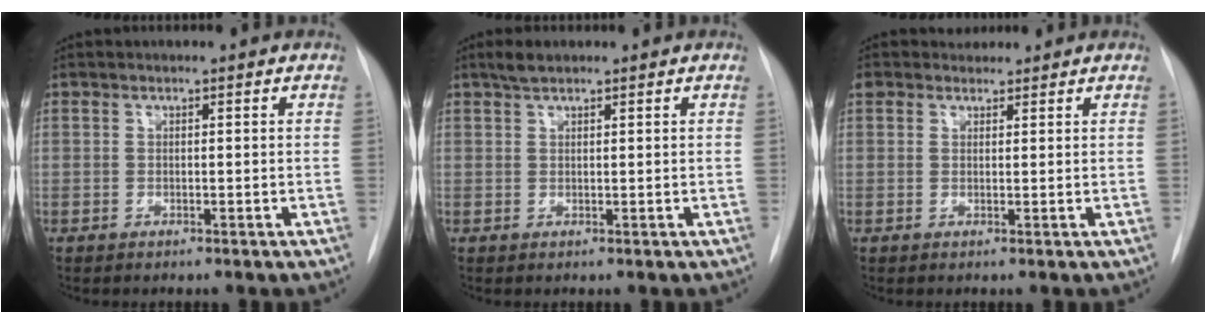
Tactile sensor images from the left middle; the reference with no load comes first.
{"total": 2.0, "force": [1.6, 0.6, 1.1], "torque": [-0.026, 0.007, 0.030]}
{"total": 2.8, "force": [2.2, 1.7, 0.0], "torque": [-0.003, 0.019, 0.038]}